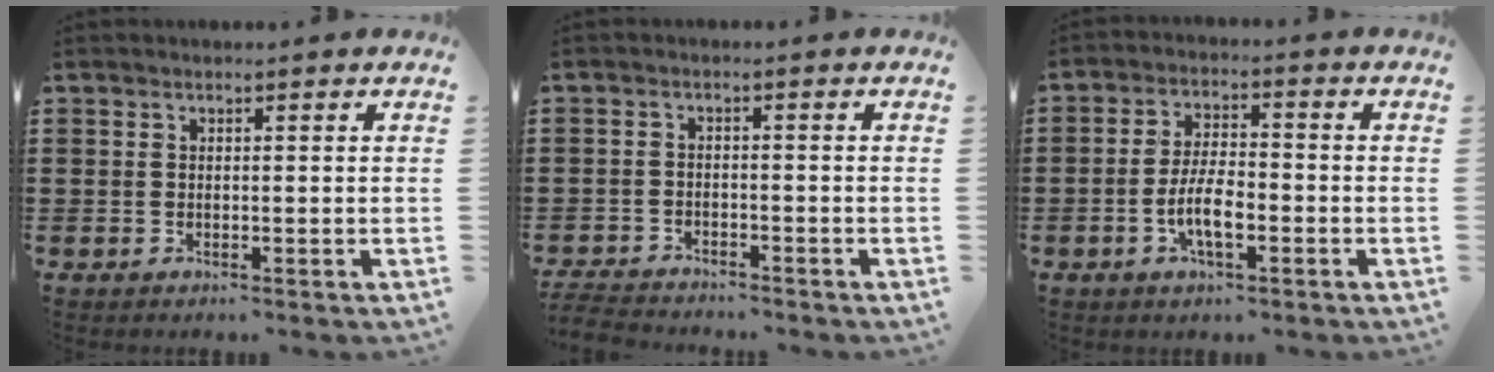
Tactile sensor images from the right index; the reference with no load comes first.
{"total": 3.0, "force": [-3.0, 0.2, 0.2], "torque": [-0.014, -0.002, -0.066]}
{"total": 6.4, "force": [-2.1, 2.3, 5.6], "torque": [-0.121, -0.002, -0.045]}